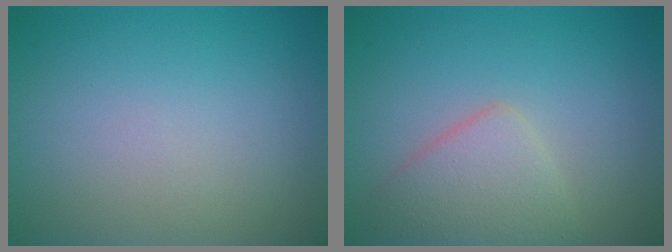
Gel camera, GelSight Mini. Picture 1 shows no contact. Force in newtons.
{"total": 3.3, "press": 3.3, "slide": 0.1}